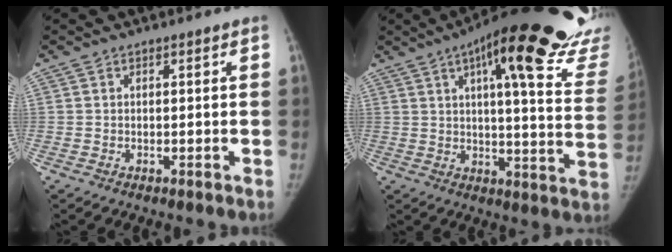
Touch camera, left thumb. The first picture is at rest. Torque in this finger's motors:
{"motor_torque": [1.15, 1.02, 1.43, -1.34, 0.12]}